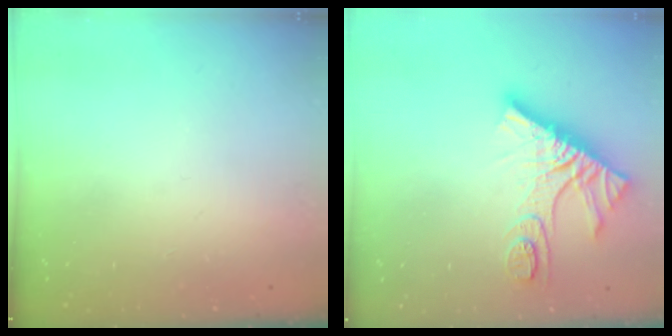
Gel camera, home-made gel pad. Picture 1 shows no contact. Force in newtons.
{"total": 14.9, "press": 14.9, "slide": 1.1}